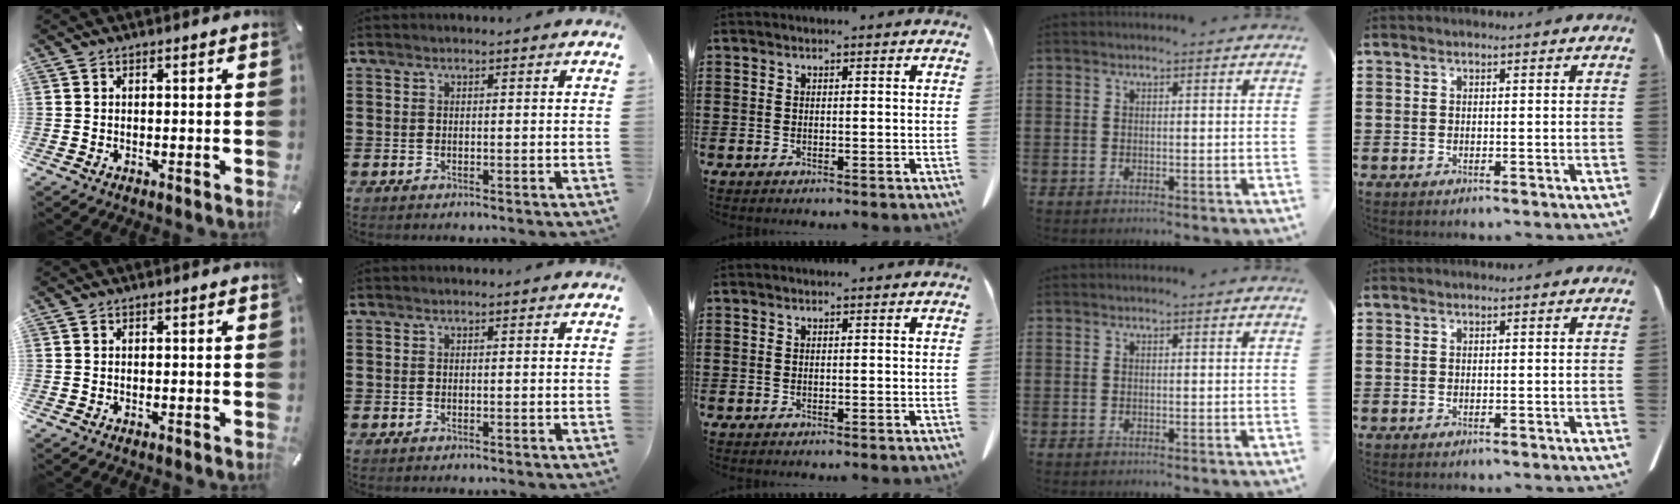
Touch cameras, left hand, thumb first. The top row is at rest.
{}